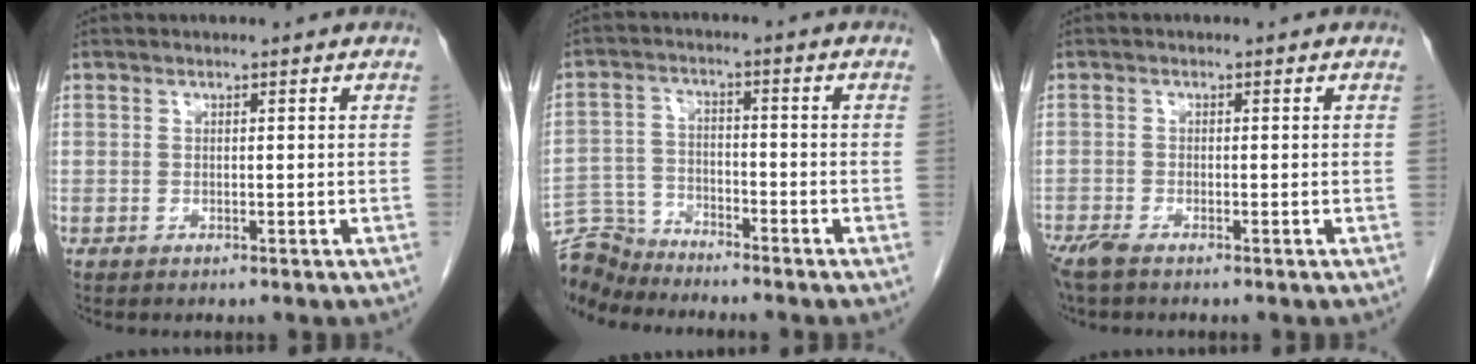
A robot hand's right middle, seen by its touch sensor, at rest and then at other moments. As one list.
[{"total": 7.7, "force": [-7.7, 0.7, 0.2], "torque": [-0.008, 0.001, -0.146]}, {"total": 3.0, "force": [-2.3, 0.5, 1.8], "torque": [-0.039, -0.010, -0.045]}]